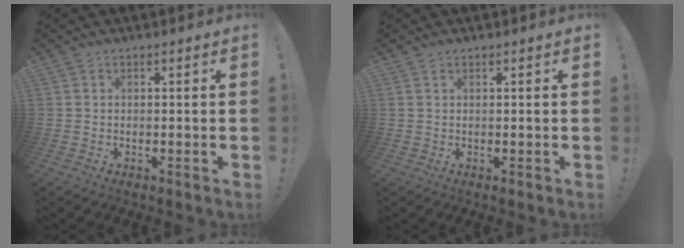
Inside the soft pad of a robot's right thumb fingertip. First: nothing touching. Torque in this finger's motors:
{"motor_torque": [0.08, 0.08, 0.09, 0.05, 0.00]}